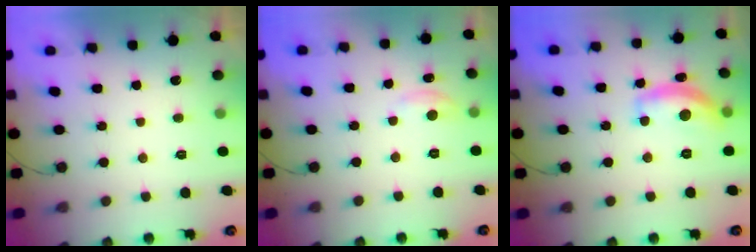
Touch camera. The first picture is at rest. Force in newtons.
{"total": 3.3, "press": 3.3, "slide": 0.5}
{"total": 12.8, "press": 12.8, "slide": 0.6}